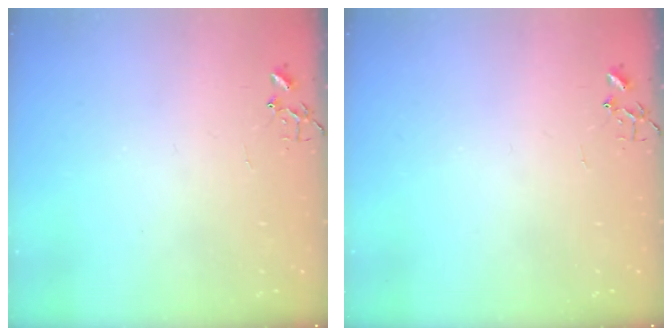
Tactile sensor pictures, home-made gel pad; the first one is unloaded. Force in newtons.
{"total": 0.0}